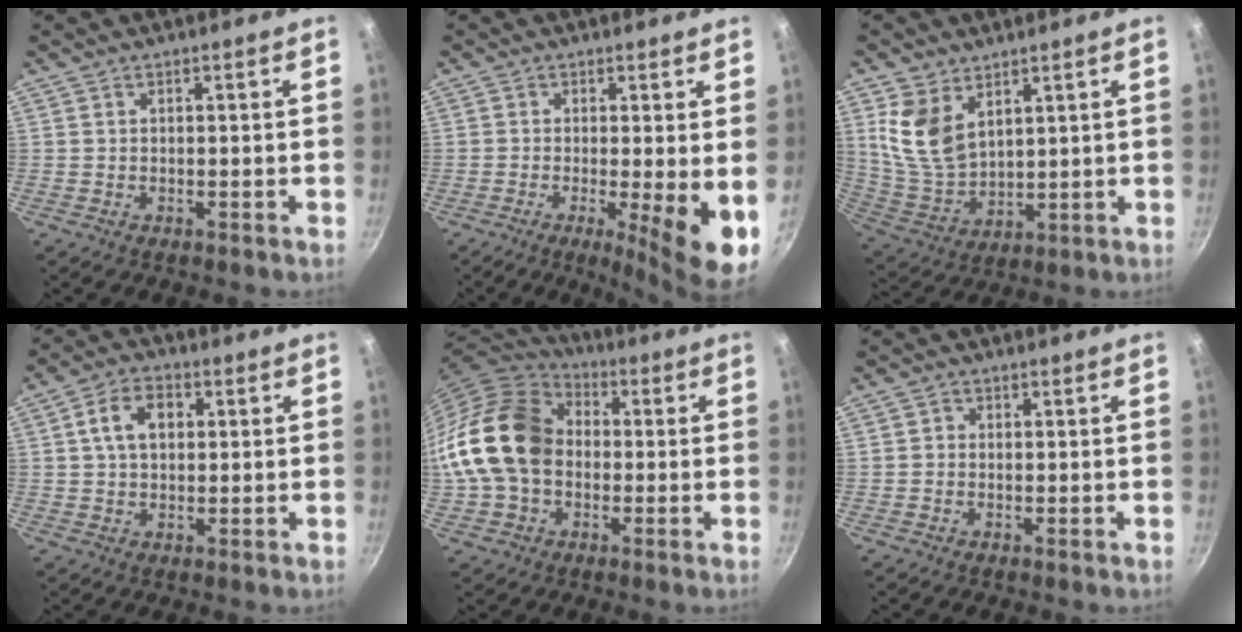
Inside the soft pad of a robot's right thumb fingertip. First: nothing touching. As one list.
[{"total": 9.3, "force": [-1.3, 1.5, 9.0], "torque": [-0.124, -0.017, -0.018]}, {"total": 11.0, "force": [4.9, 6.9, 7.0], "torque": [-0.126, -0.033, 0.114]}, {"total": 7.8, "force": [1.6, 5.4, 5.4], "torque": [-0.076, 0.012, 0.020]}, {"total": 19.6, "force": [-0.2, 14.9, 12.7], "torque": [-0.225, 0.041, -0.011]}, {"total": 1.3, "force": [-0.2, 1.2, 0.4], "torque": [-0.004, 0.004, -0.008]}]